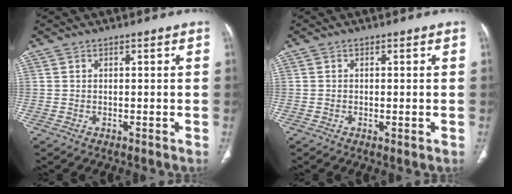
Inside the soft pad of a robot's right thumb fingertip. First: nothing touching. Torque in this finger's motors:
{"motor_torque": [-0.38, 0.58, 0.29, -0.24, -0.03]}